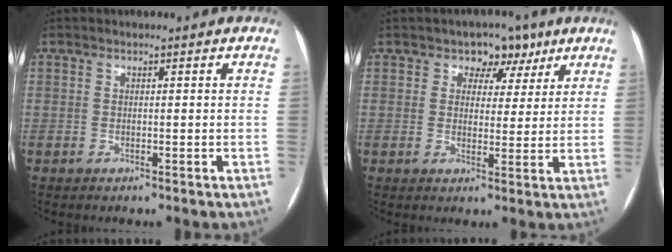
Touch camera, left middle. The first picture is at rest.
{"total": 5.0, "force": [2.9, 3.7, 1.8], "torque": [-0.010, 0.010, 0.040]}